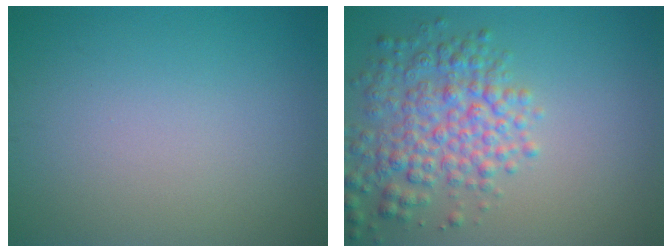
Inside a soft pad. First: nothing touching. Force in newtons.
{"total": 5.4, "press": 5.3, "slide": 0.2}